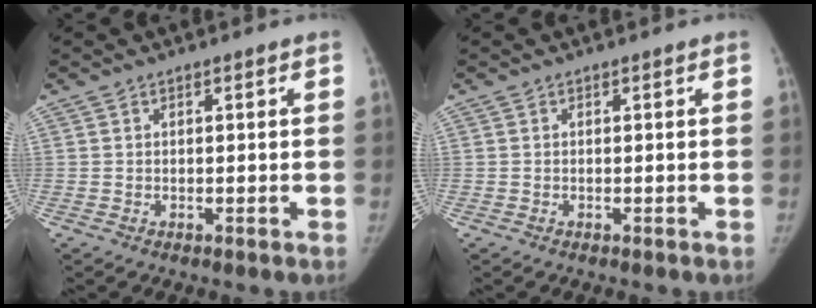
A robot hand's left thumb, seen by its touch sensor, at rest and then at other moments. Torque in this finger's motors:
{"motor_torque": [0.05, 0.02, 0.22, -0.05, 0.03]}